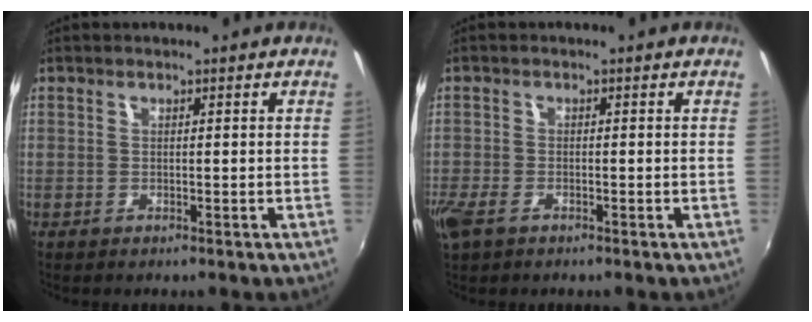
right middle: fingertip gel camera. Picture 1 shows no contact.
{"total": 5.0, "force": [-2.9, 2.5, 3.1], "torque": [-0.081, -0.015, -0.057]}